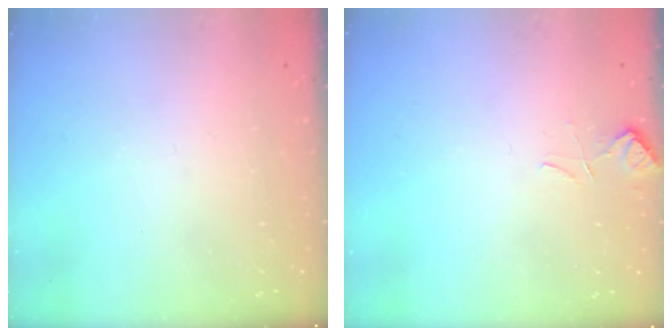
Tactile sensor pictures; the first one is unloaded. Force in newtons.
{"total": 2.5, "press": 2.5, "slide": 0.5}